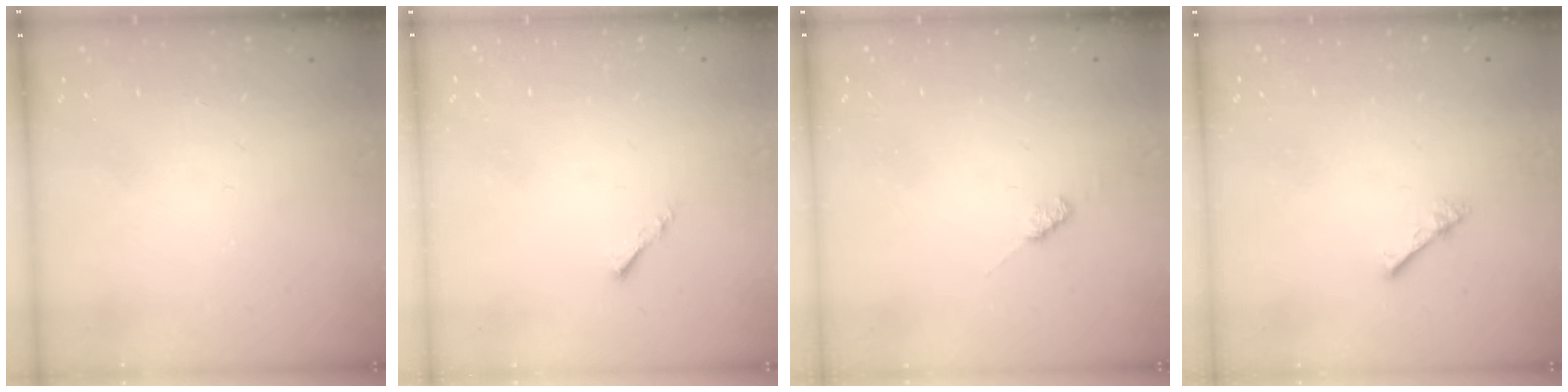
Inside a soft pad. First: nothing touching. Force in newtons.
{"total": 1.1, "press": 1.0, "slide": 0.3}
{"total": 2.2, "press": 2.2, "slide": 0.4}
{"total": 1.0, "press": 1.0, "slide": 0.3}